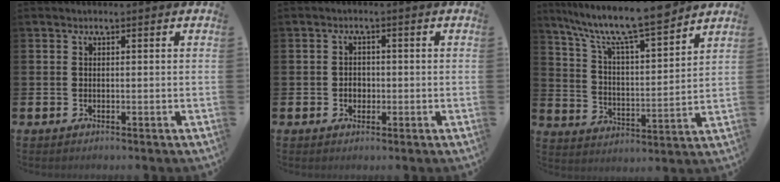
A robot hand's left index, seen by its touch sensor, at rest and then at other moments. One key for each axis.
{"total": 1.9, "fx": -0.4, "fy": 1.6, "fz": 1.0, "tx": -0.011, "ty": 0.004, "tz": -0.012}
{"total": 10.6, "fx": 9.4, "fy": 1.2, "fz": 4.8, "tx": -0.116, "ty": -0.065, "tz": 0.160}